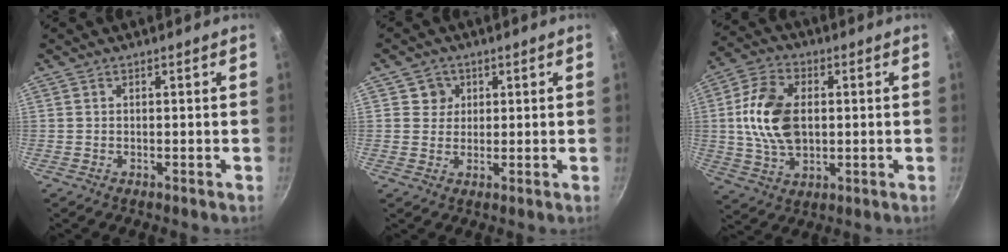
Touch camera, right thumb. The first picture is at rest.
{"total": 3.5, "force": [1.1, 3.3, 0.4], "torque": [0.023, 0.002, 0.012]}
{"total": 13.8, "force": [1.1, 8.8, 10.5], "torque": [-0.184, 0.004, 0.016]}